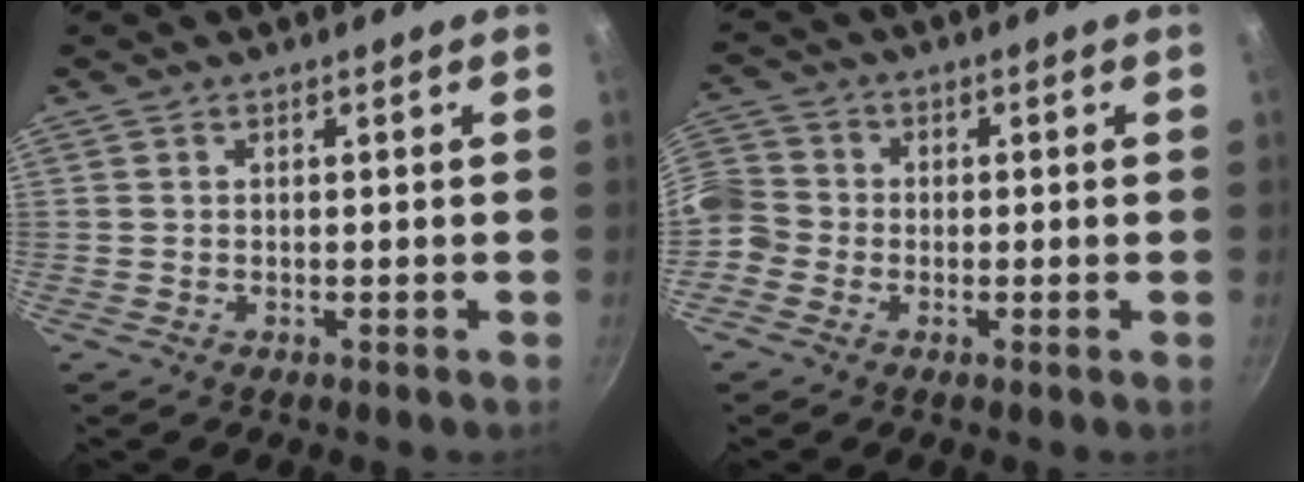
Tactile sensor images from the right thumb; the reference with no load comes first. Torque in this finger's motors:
{"motor_torque": [0.78, 0.87, 0.76, -0.62, 0.23]}